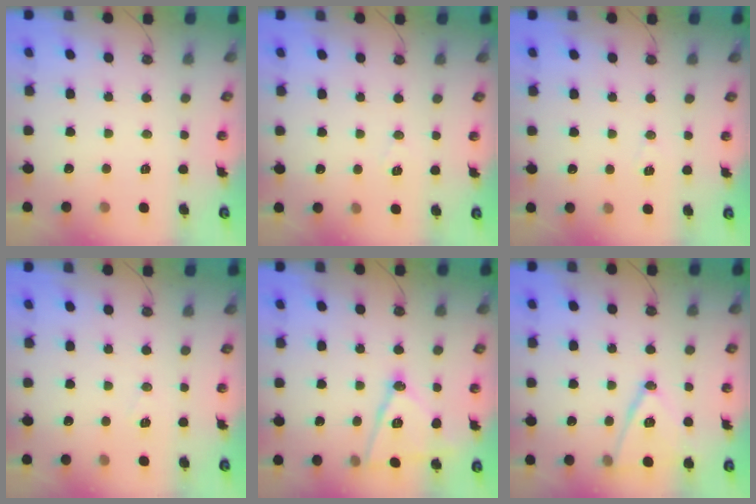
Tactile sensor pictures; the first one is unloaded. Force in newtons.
{"total": 5.9, "press": 3.8, "slide": 4.5}
{"total": 5.1, "press": 4.9, "slide": 1.6}
{"total": 5.7, "press": 3.7, "slide": 4.4}
{"total": 14.0, "press": 13.5, "slide": 3.7}
{"total": 14.1, "press": 13.7, "slide": 3.3}